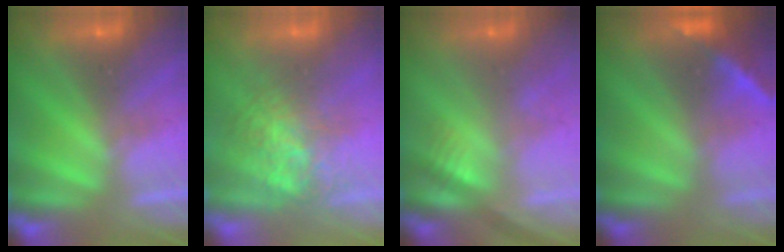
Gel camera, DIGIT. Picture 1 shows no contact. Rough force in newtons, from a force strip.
{"total": 3.7}
{"total": 2.7}
{"total": 2.2}